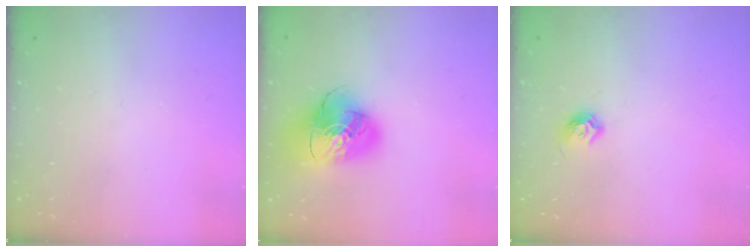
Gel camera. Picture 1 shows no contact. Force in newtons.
{"total": 17.3, "press": 17.2, "slide": 2.0}
{"total": 6.8, "press": 6.7, "slide": 0.8}